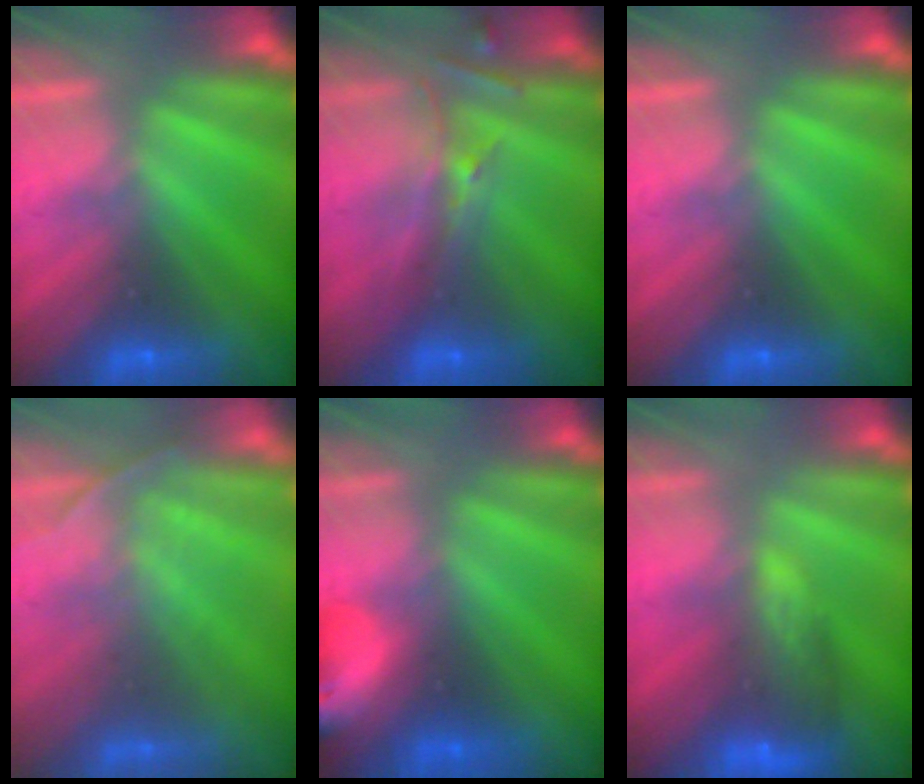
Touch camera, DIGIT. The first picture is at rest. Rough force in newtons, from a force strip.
{"total": 2.6}
{"total": 0.0}
{"total": 1.8}
{"total": 5.7}
{"total": 7.3}